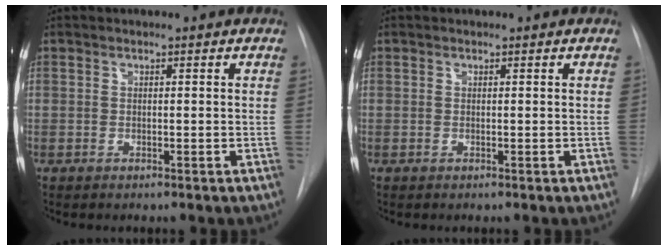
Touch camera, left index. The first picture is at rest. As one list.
[{"total": 0.0}]